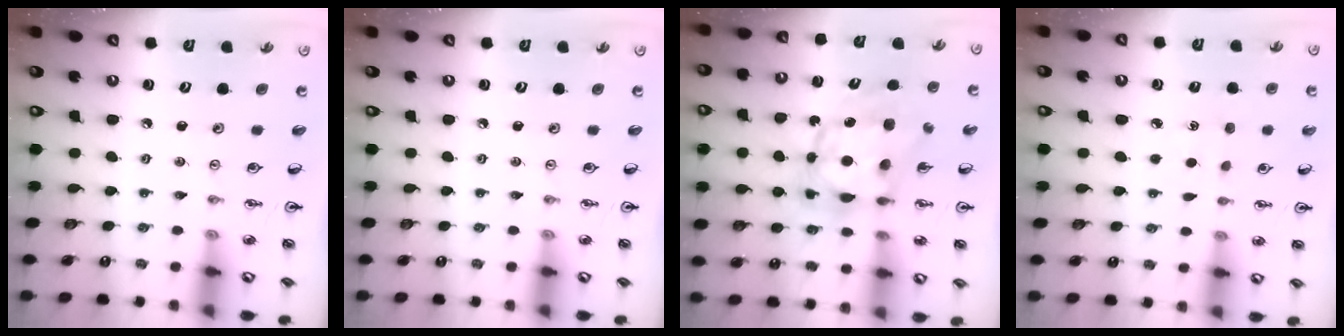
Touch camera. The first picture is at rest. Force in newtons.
{"total": 0.0}
{"total": 9.8, "press": 9.8, "slide": 0.9}
{"total": 2.0, "press": 2.0, "slide": 0.3}